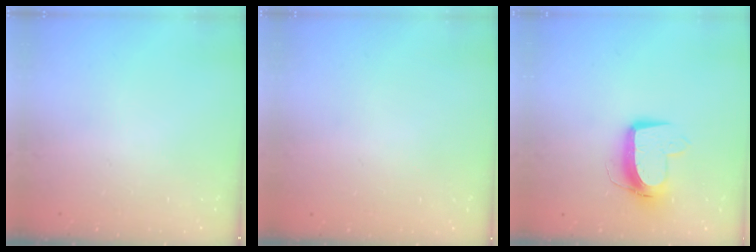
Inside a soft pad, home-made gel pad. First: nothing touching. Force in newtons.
{"total": 0.0}
{"total": 11.1, "press": 11.0, "slide": 1.0}